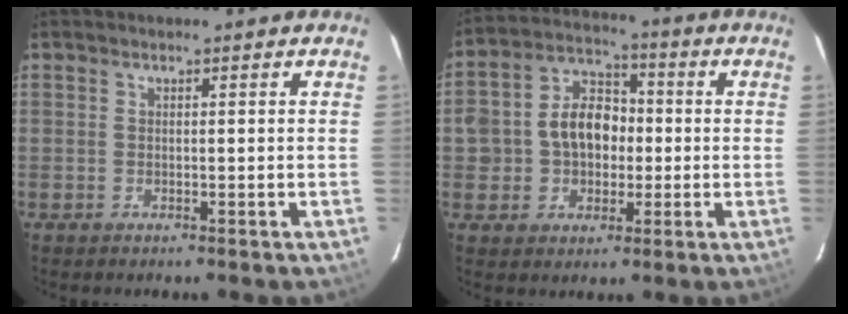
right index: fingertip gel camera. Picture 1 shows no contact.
{"total": 10.8, "force": [-0.6, 8.6, 6.4], "torque": [-0.131, 0.038, -0.005]}